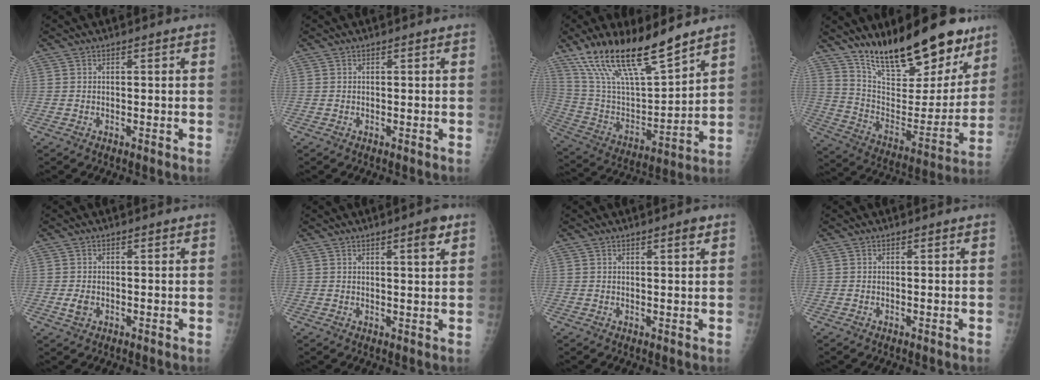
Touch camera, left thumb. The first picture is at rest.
{"total": 0.0}
{"total": 21.2, "force": [15.5, 5.6, 13.3], "torque": [-0.220, -0.064, 0.294]}
{"total": 24.3, "force": [17.8, 8.6, 14.0], "torque": [-0.169, -0.093, 0.293]}
{"total": 2.1, "force": [-0.4, 1.6, 1.4], "torque": [-0.026, -0.001, -0.006]}
{"total": 4.0, "force": [2.2, 0.7, 3.2], "torque": [-0.043, -0.011, 0.030]}
{"total": 1.9, "force": [1.2, 0.3, 1.5], "torque": [-0.020, -0.006, 0.017]}
{"total": 0.0}